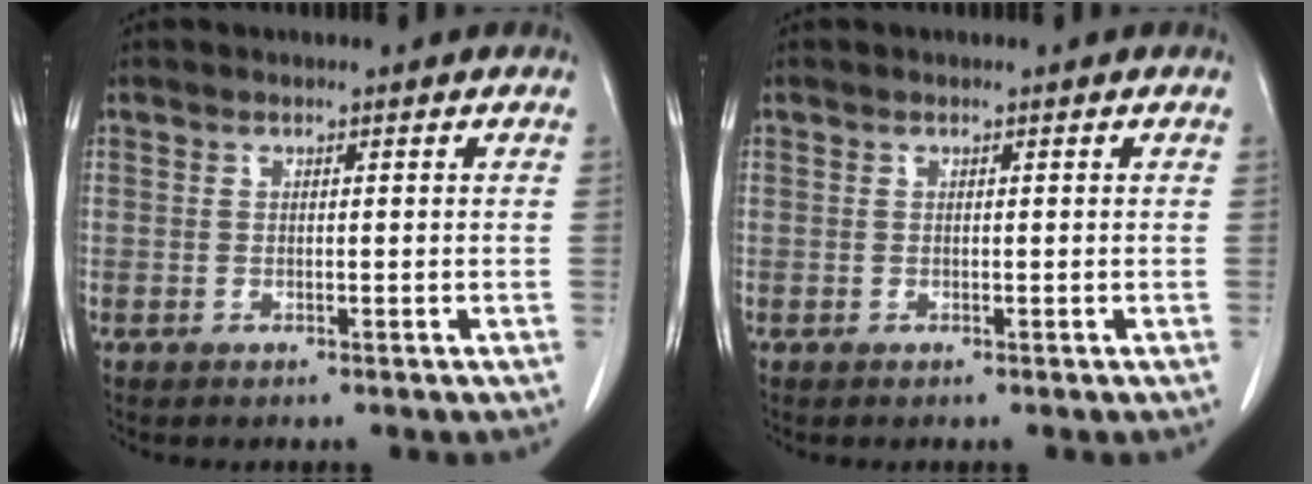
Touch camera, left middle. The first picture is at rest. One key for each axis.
{"total": 0.0}